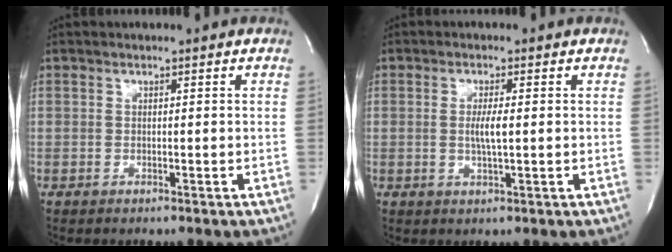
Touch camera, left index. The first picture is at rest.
{"total": 3.1, "force": [0.0, 0.2, 3.1], "torque": [-0.061, -0.003, 0.002]}